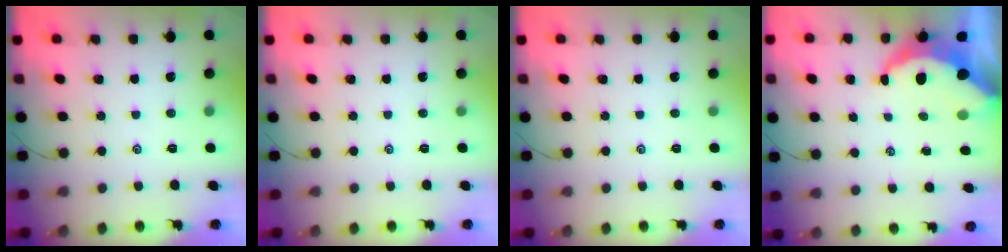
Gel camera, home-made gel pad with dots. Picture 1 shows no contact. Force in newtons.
{"total": 0.0}
{"total": 0.0}
{"total": 8.7, "press": 8.6, "slide": 0.8}